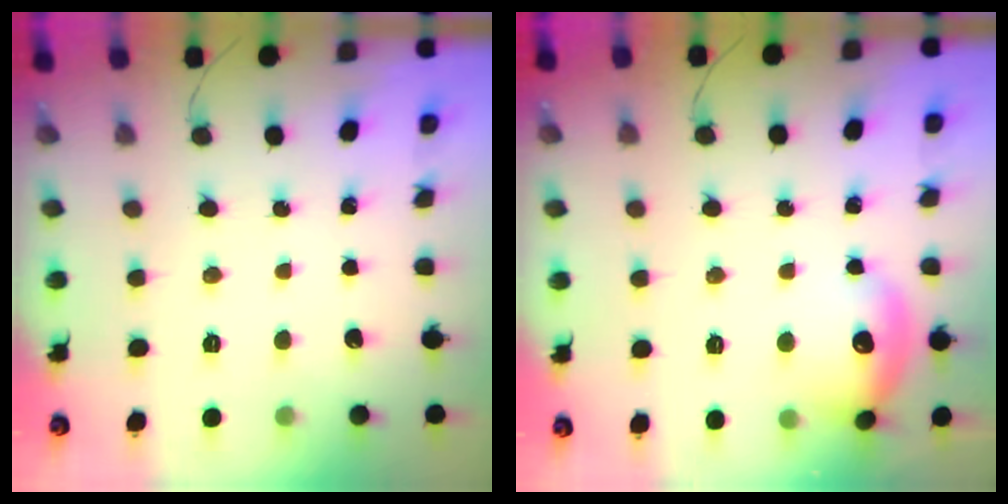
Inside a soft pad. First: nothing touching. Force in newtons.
{"total": 14.1, "press": 14.1, "slide": 1.1}